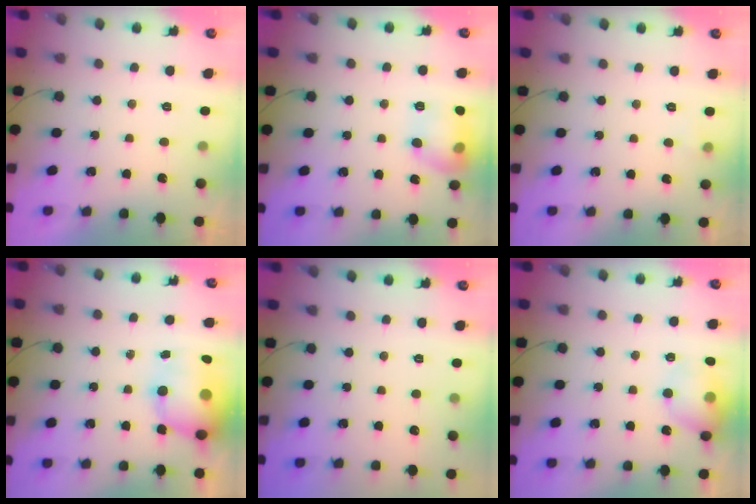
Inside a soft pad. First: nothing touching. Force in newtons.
{"total": 12.8, "press": 12.7, "slide": 1.1}
{"total": 3.4, "press": 3.2, "slide": 1.2}
{"total": 15.6, "press": 15.2, "slide": 3.5}
{"total": 0.0}
{"total": 12.6, "press": 12.5, "slide": 1.8}